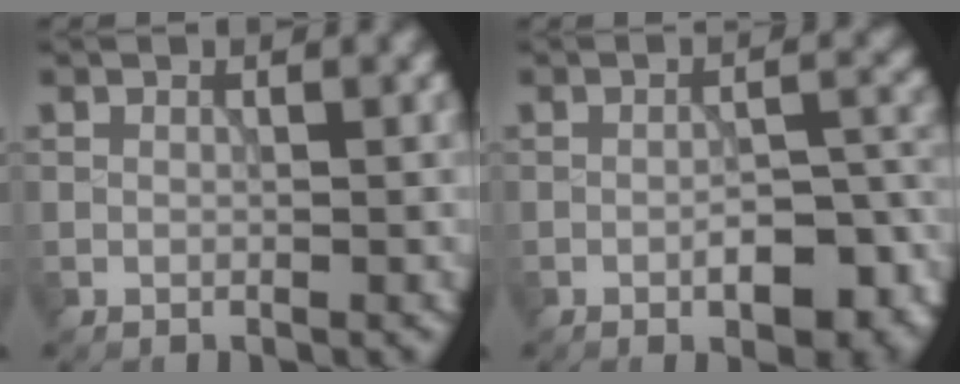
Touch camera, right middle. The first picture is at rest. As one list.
[{"total": 6.3, "force": [-2.8, 2.6, 5.0], "torque": [-0.067, 0.004, -0.035]}]